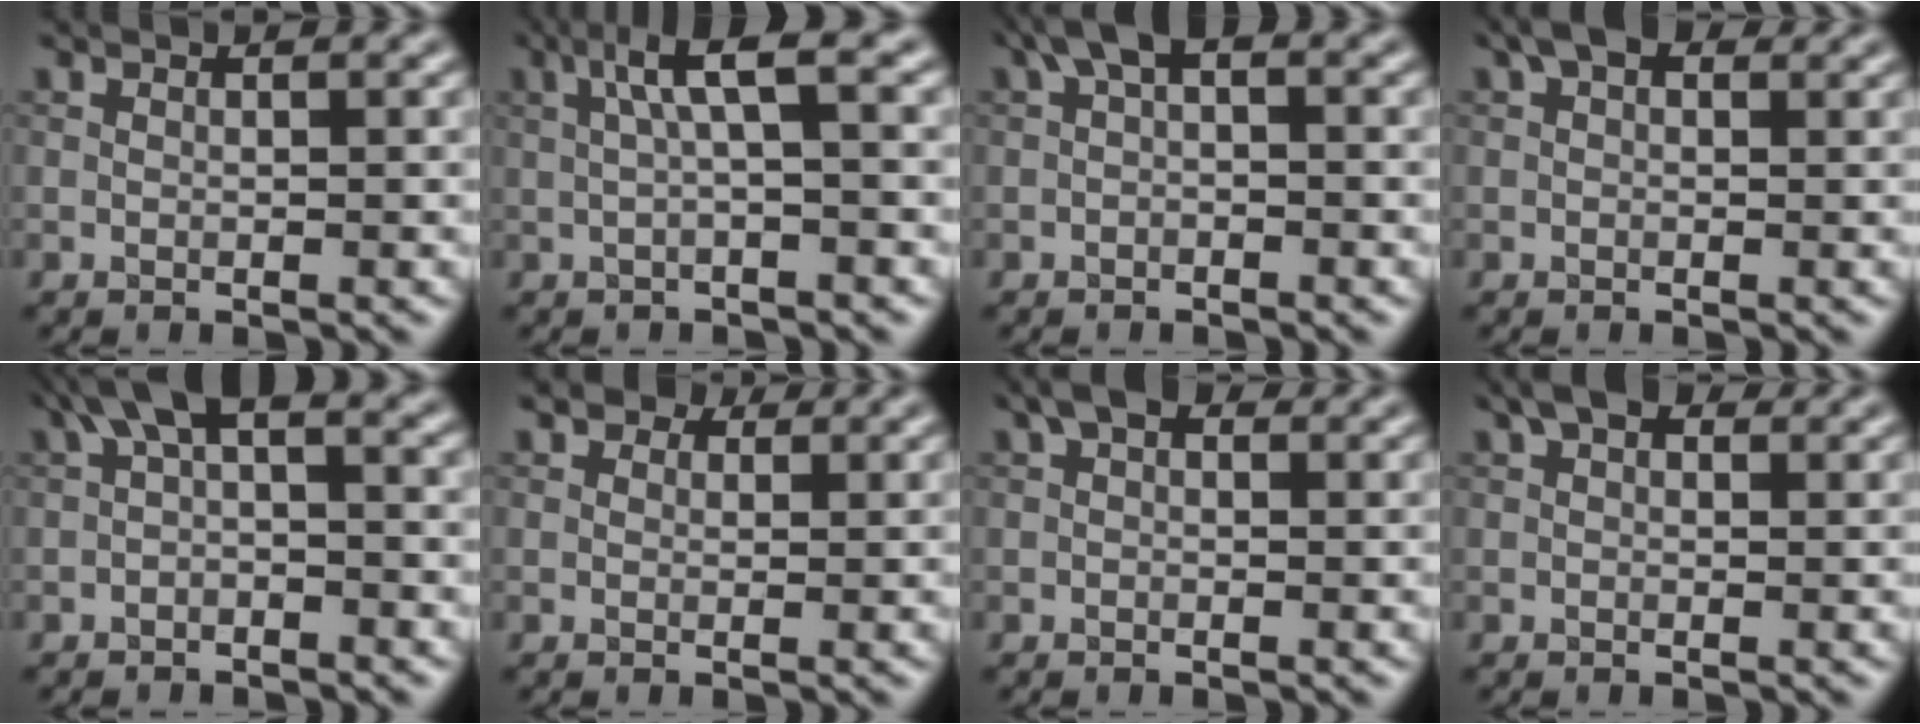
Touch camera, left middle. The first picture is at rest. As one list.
[{"total": 3.9, "force": [0.8, 0.5, 3.8], "torque": [-0.068, 0.016, 0.013]}, {"total": 2.5, "force": [0.3, 1.2, 2.2], "torque": [-0.034, 0.013, -0.003]}, {"total": 2.6, "force": [1.4, 1.4, 1.6], "torque": [-0.023, 0.006, 0.012]}, {"total": 3.6, "force": [0.2, 1.5, 3.2], "torque": [-0.050, 0.017, -0.008]}, {"total": 2.4, "force": [1.7, 1.4, 1.0], "torque": [-0.014, -0.006, 0.018]}, {"total": 2.3, "force": [1.1, 1.3, 1.5], "torque": [-0.019, 0.007, 0.009]}, {"total": 2.9, "force": [1.8, 1.6, 1.7], "torque": [-0.027, 0.006, 0.019]}]